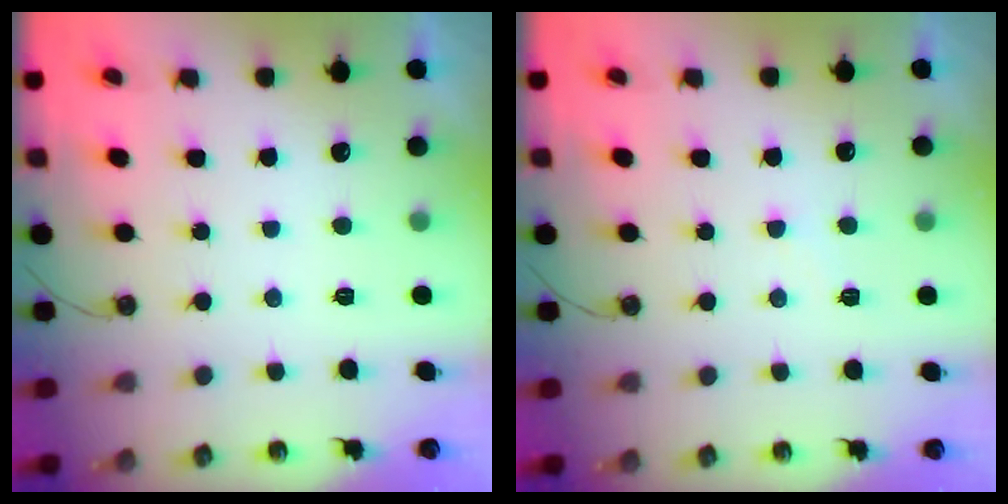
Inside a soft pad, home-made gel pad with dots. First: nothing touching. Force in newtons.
{"total": 5.8, "press": 5.8, "slide": 0.7}